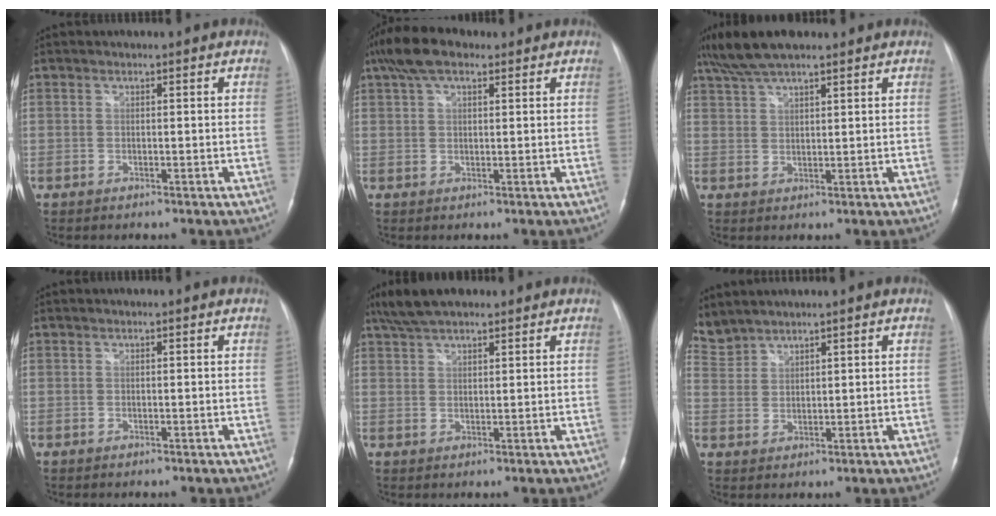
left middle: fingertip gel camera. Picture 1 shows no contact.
{"total": 7.0, "force": [4.5, 2.8, 4.5], "torque": [-0.094, 0.031, 0.081]}
{"total": 8.7, "force": [6.9, 1.8, 4.9], "torque": [-0.098, 0.029, 0.126]}
{"total": 0.0}
{"total": 6.9, "force": [5.5, 1.9, 3.6], "torque": [-0.074, 0.023, 0.103]}
{"total": 4.4, "force": [4.3, 0.7, -0.2], "torque": [-0.011, 0.015, 0.098]}